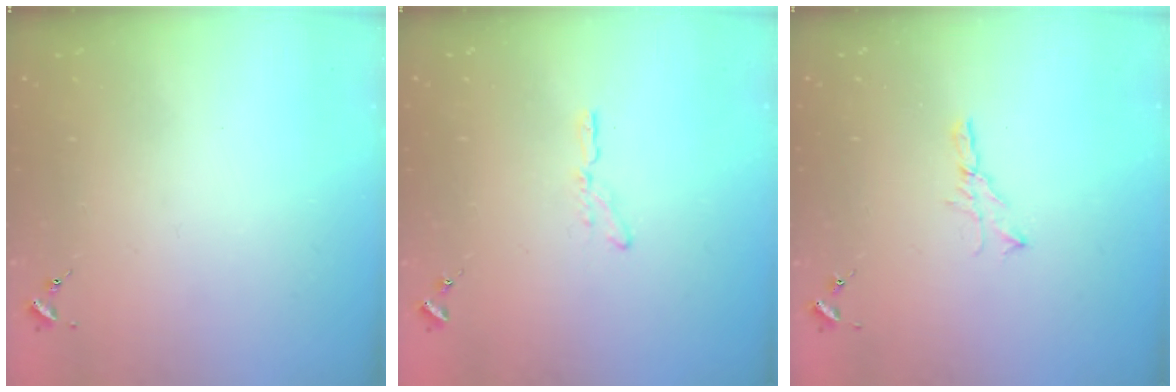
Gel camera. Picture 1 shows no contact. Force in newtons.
{"total": 3.7, "press": 3.7, "slide": 0.3}
{"total": 4.9, "press": 4.8, "slide": 0.5}